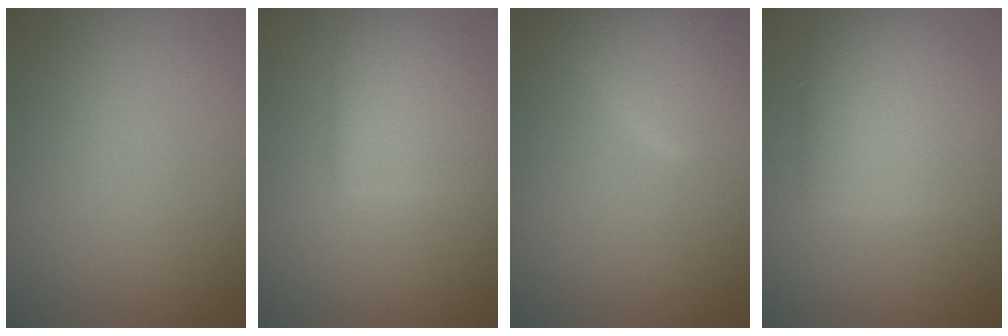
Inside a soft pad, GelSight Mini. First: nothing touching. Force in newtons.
{"total": 3.8, "press": 3.8, "slide": 0.1}
{"total": 4.2, "press": 4.1, "slide": 0.2}
{"total": 4.8, "press": 4.8, "slide": 0.3}